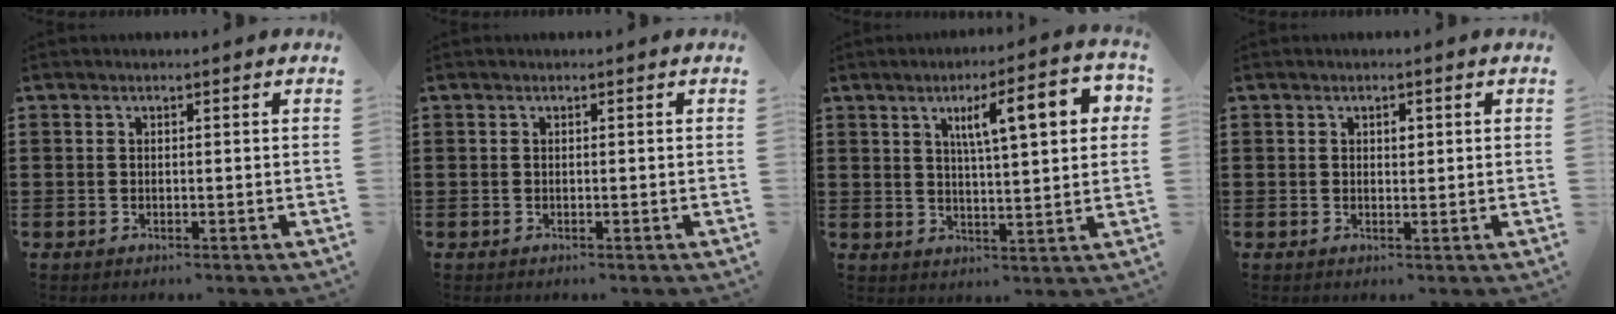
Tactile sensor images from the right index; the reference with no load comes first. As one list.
[{"total": 0.0}, {"total": 9.6, "force": [3.6, 2.3, 8.6], "torque": [-0.140, 0.002, 0.051]}, {"total": 1.2, "force": [0.4, 0.8, 0.9], "torque": [-0.010, 0.002, 0.005]}]